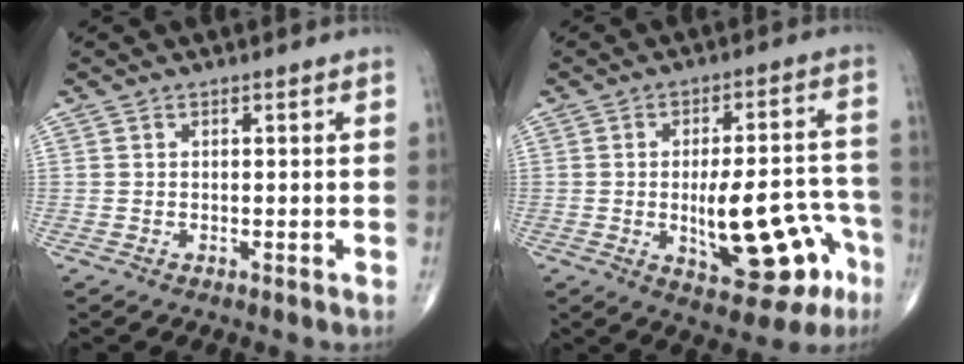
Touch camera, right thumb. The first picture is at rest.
{"total": 17.1, "force": [-5.5, 6.9, 14.6], "torque": [-0.179, 0.036, -0.061]}